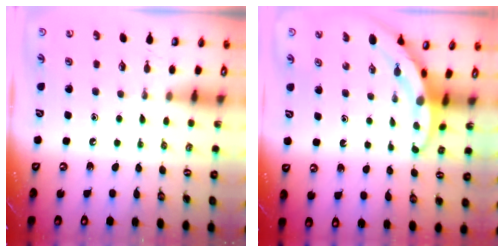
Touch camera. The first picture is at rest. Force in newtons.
{"total": 3.3, "press": 3.3, "slide": 0.3}